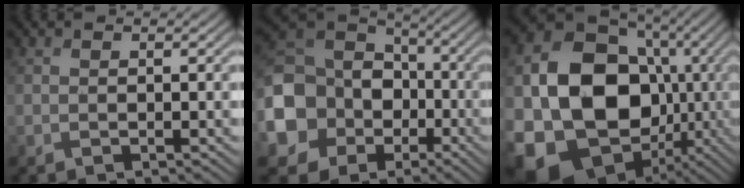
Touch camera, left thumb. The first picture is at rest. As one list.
[{"total": 14.7, "force": [-4.0, 12.2, 7.1], "torque": [-0.223, -0.021, -0.089]}, {"total": 21.7, "force": [-2.6, 17.6, 12.5], "torque": [-0.296, -0.049, -0.026]}]